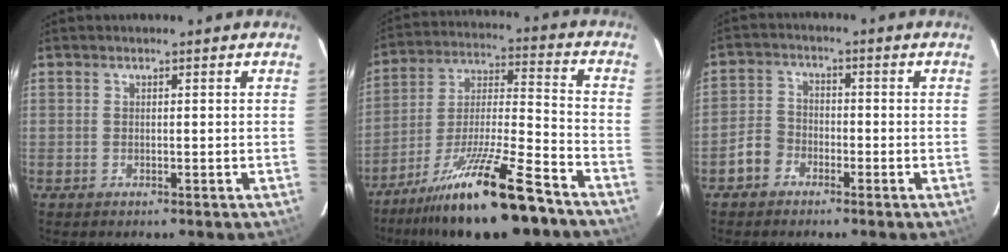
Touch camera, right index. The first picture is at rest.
{"total": 19.4, "force": [-14.2, 2.8, 12.9], "torque": [-0.239, -0.015, -0.239]}
{"total": 4.7, "force": [-2.8, 3.6, 1.0], "torque": [-0.026, 0.016, -0.054]}